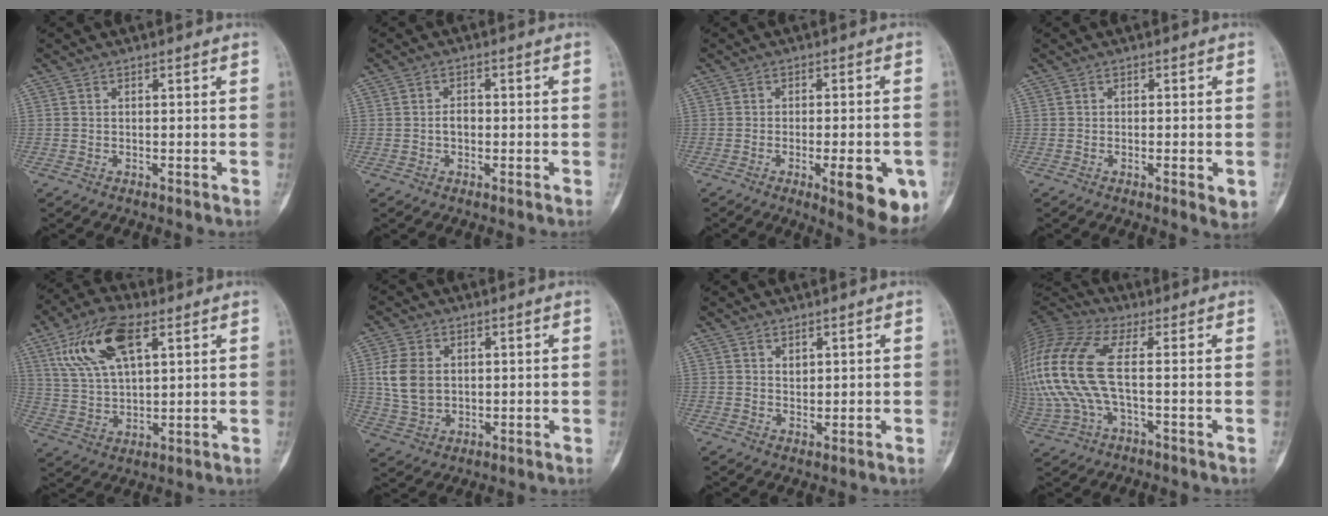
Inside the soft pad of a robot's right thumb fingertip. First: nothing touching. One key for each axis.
{"total": 2.1, "fx": -0.4, "fy": 1.4, "fz": 1.5, "tx": -0.016, "ty": 0.007, "tz": -0.013}
{"total": 12.2, "fx": -4.4, "fy": 3.6, "fz": 10.8, "tx": -0.118, "ty": -0.002, "tz": -0.049}
{"total": 3.5, "fx": -0.9, "fy": 1.1, "fz": 3.2, "tx": -0.041, "ty": -0.005, "tz": -0.011}
{"total": 14.7, "fx": 6.7, "fy": 6.6, "fz": 11.2, "tx": -0.211, "ty": -0.005, "tz": 0.129}
{"total": 8.3, "fx": 1.2, "fy": 6.0, "fz": 5.5, "tx": -0.105, "ty": -0.004, "tz": 0.029}
{"total": 1.5, "fx": 0.9, "fy": 0.9, "fz": 0.8, "tx": -0.007, "ty": -0.008, "tz": 0.020}
{"total": 17.8, "fx": 0.2, "fy": 6.7, "fz": 16.5, "tx": -0.405, "ty": 0.028, "tz": -0.001}